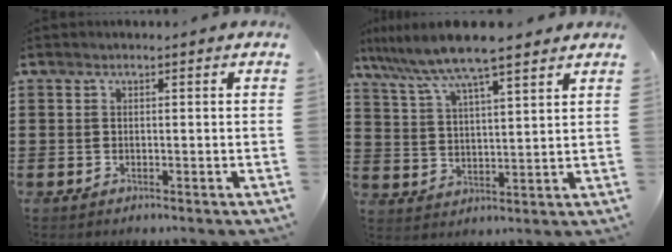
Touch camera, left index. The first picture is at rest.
{"total": 8.1, "force": [6.9, 0.3, 4.2], "torque": [-0.105, -0.027, 0.119]}